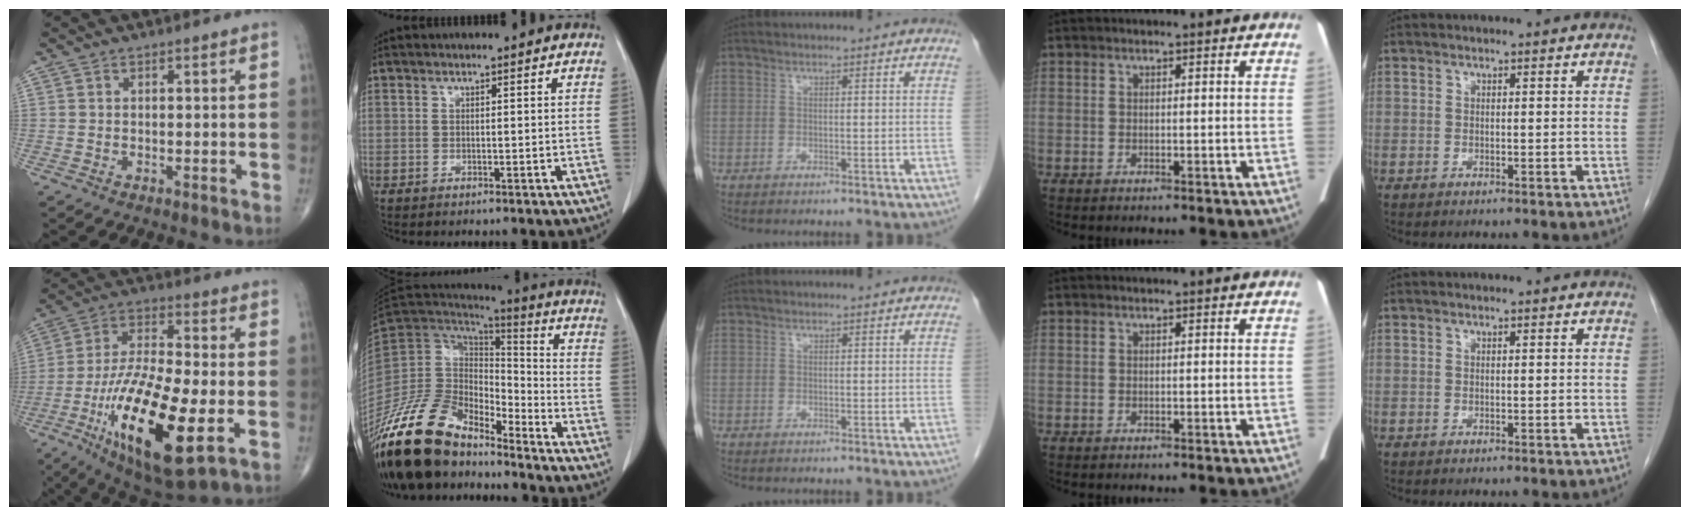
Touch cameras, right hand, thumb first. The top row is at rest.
{"thumb": {"total": 23.9, "force": [-7.0, 7.3, 21.6], "torque": [-0.434, -0.006, -0.113]}, "index": {"total": 18.5, "force": [-15.3, 7.2, 7.6], "torque": [-0.139, 0.037, -0.280]}}